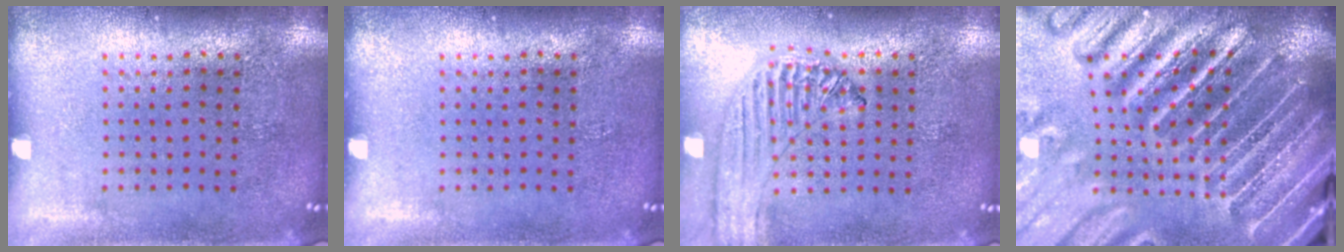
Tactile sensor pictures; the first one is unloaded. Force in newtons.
{"total": 0.0}
{"total": 1.2, "press": 1.2, "slide": 0.1}
{"total": 4.8, "press": 4.4, "slide": 2.0}